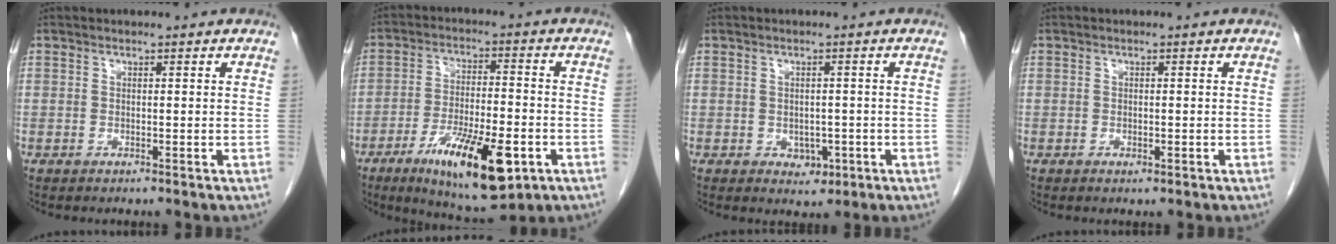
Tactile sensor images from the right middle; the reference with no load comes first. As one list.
[{"total": 15.4, "force": [-7.0, 4.1, 13.0], "torque": [-0.223, -0.018, -0.104]}, {"total": 2.8, "force": [-1.0, 2.0, 1.7], "torque": [-0.020, 0.002, -0.004]}, {"total": 0.8, "force": [-0.4, 0.4, 0.6], "torque": [-0.011, -0.001, -0.003]}]